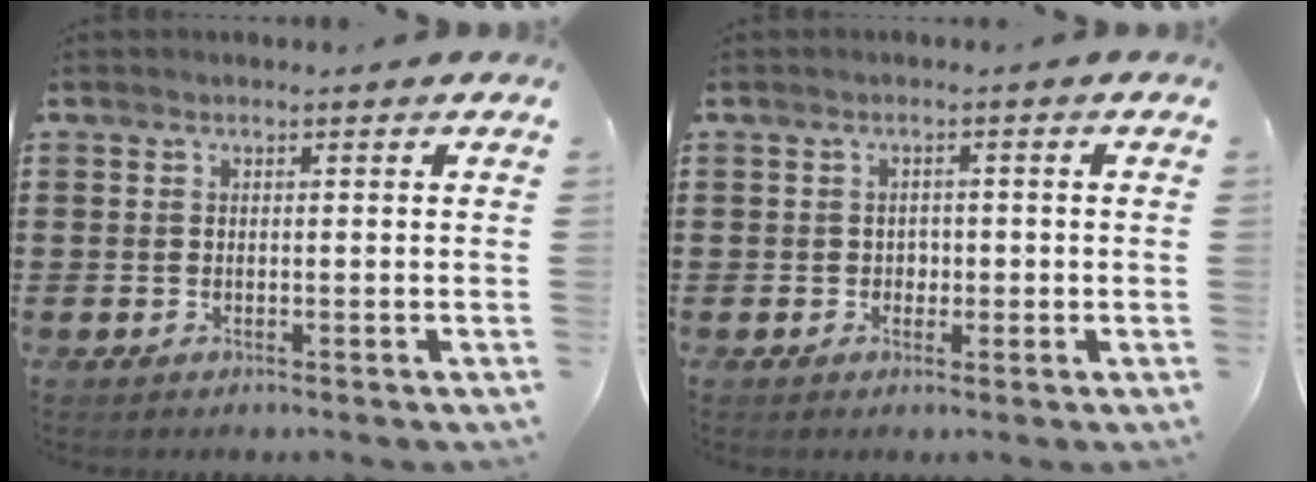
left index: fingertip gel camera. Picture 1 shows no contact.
{"total": 1.5, "force": [-0.1, 1.4, 0.6], "torque": [-0.017, 0.005, -0.006]}